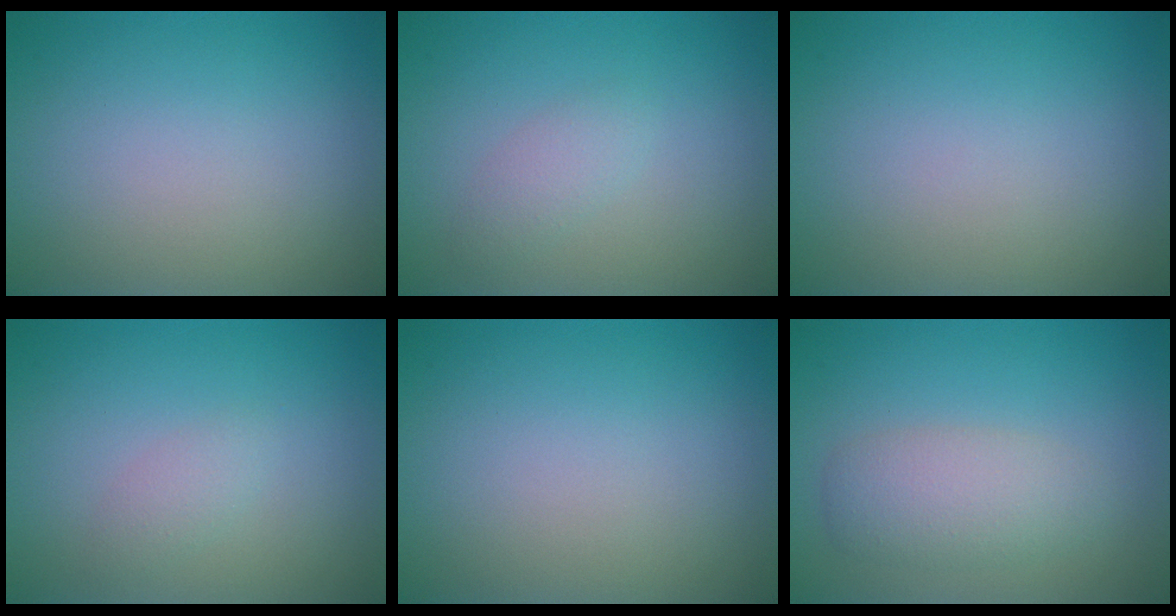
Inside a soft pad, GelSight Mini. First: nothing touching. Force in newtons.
{"total": 1.3, "press": 1.3, "slide": 0.0}
{"total": 0.0}
{"total": 1.1, "press": 1.1, "slide": 0.0}
{"total": 0.0}
{"total": 3.4, "press": 3.3, "slide": 0.4}